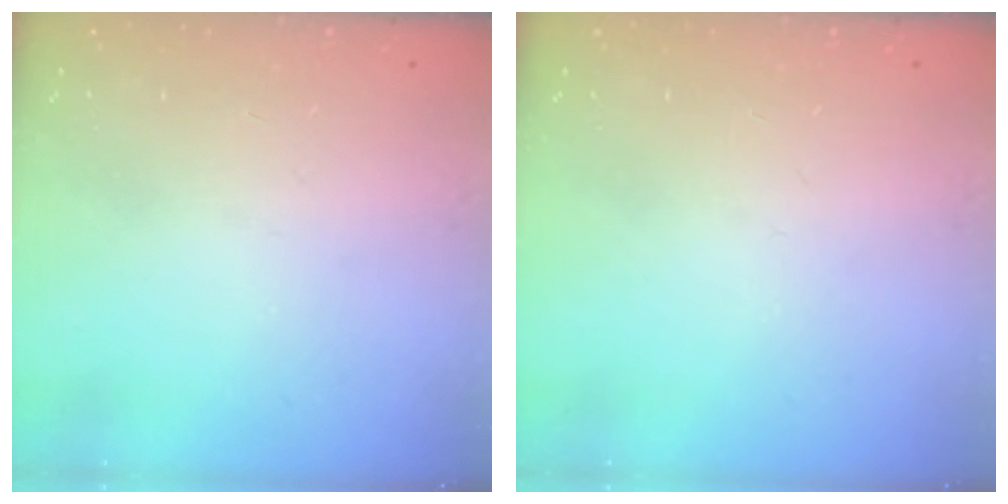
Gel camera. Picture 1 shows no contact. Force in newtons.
{"total": 0.0}